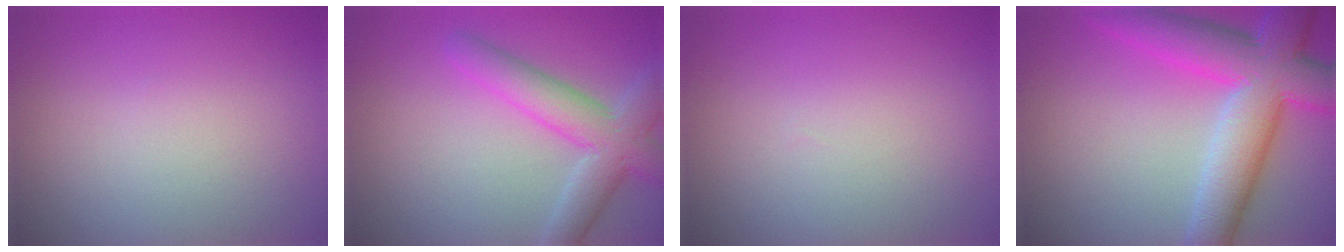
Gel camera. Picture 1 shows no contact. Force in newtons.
{"total": 5.2, "press": 5.2, "slide": 0.3}
{"total": 0.0}
{"total": 9.7, "press": 9.7, "slide": 0.7}